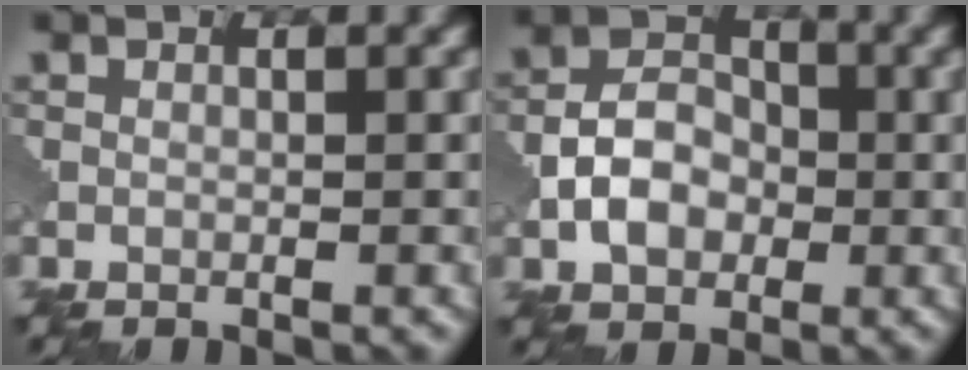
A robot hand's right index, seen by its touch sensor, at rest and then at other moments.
{"total": 4.8, "force": [-1.3, 3.5, 3.0], "torque": [-0.046, 0.006, -0.025]}